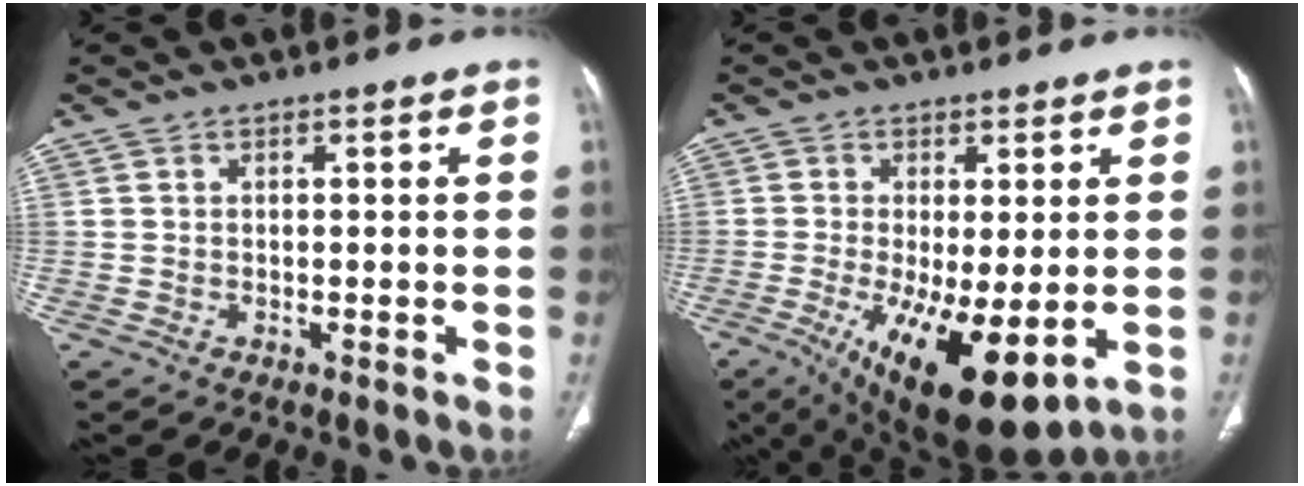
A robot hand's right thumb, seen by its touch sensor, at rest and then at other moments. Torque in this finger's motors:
{"motor_torque": [2.00, 3.00, 0.26, -0.17, 0.43]}